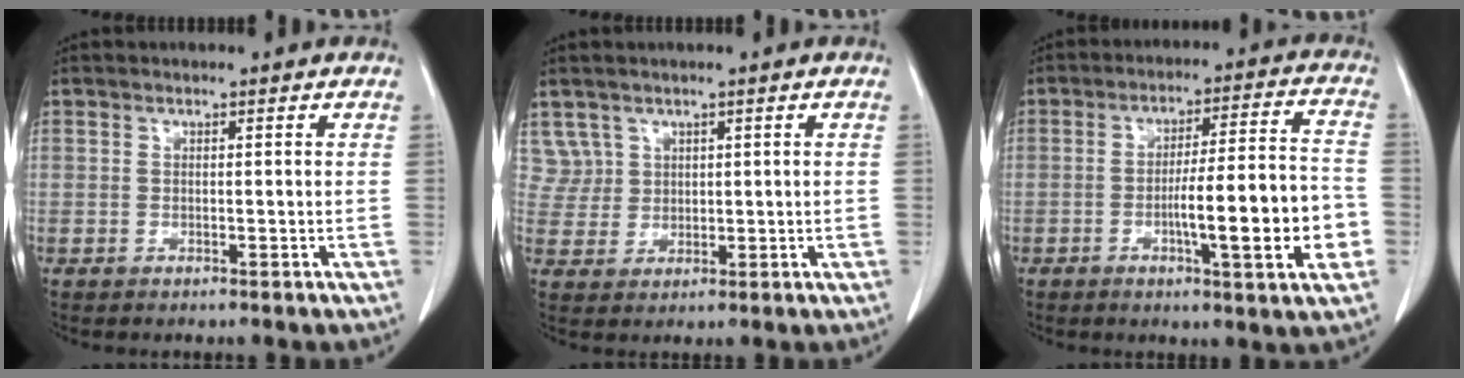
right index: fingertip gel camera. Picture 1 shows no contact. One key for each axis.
{"total": 3.8, "fx": 2.1, "fy": 3.2, "fz": -0.4, "tx": 0.019, "ty": 0.006, "tz": 0.043}
{"total": 13.6, "fx": -3.7, "fy": 1.0, "fz": 13.1, "tx": -0.198, "ty": 0.007, "tz": -0.055}